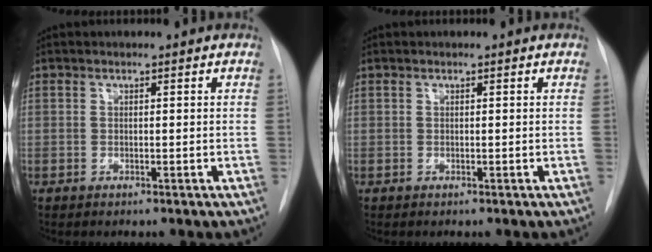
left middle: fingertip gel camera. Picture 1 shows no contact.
{"total": 0.0}